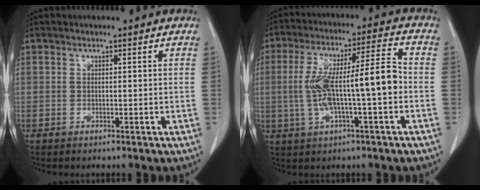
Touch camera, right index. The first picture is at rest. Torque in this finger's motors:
{"motor_torque": [0.68, 0.24, 0.36, 0.21]}